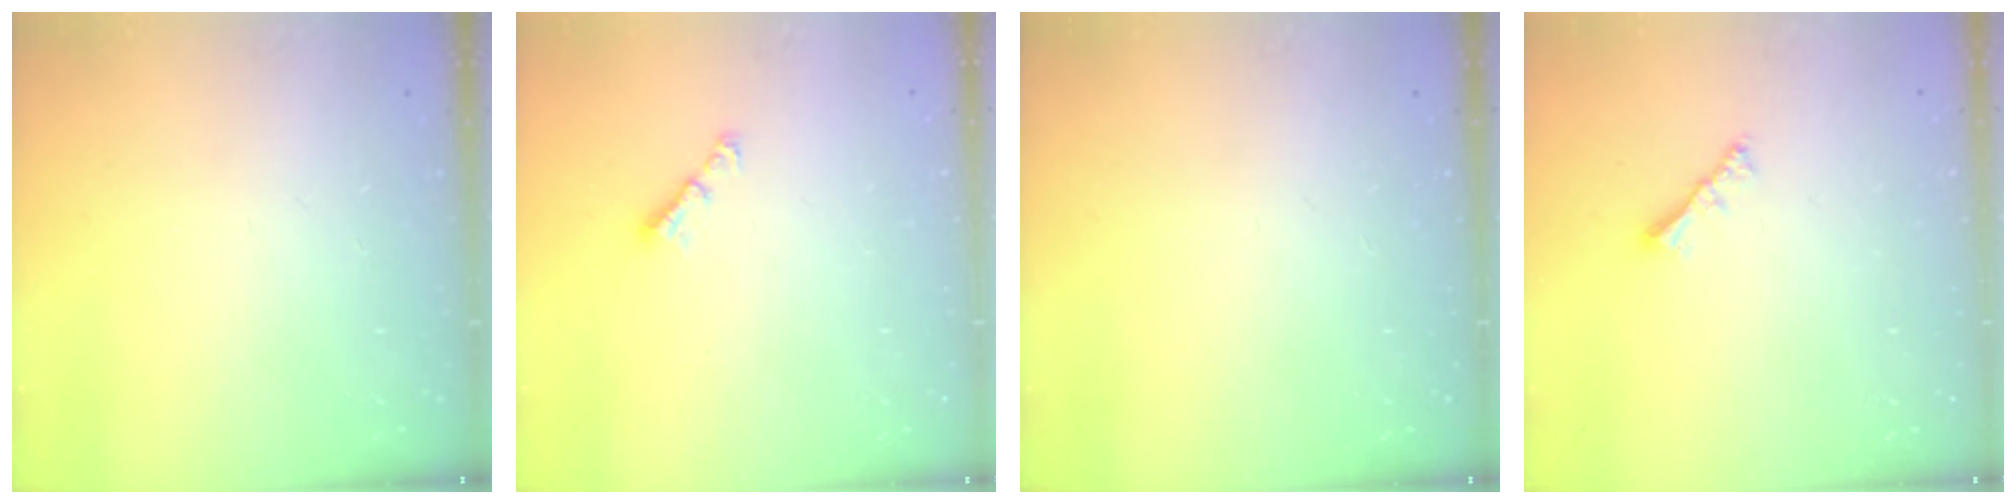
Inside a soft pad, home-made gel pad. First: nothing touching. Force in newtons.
{"total": 3.1, "press": 3.1, "slide": 0.6}
{"total": 0.0}
{"total": 2.4, "press": 2.4, "slide": 0.6}